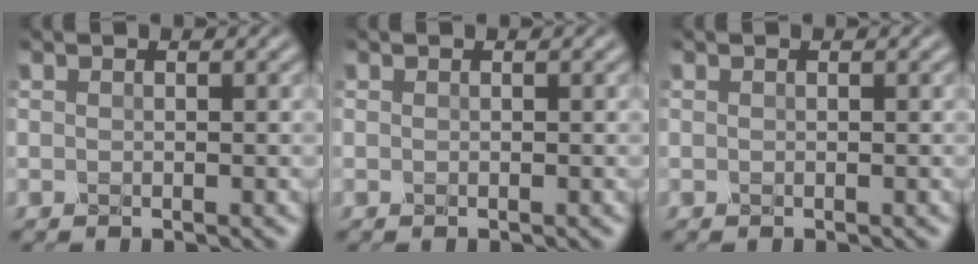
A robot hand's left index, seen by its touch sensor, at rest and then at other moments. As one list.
[{"total": 0.0}, {"total": 0.0}]